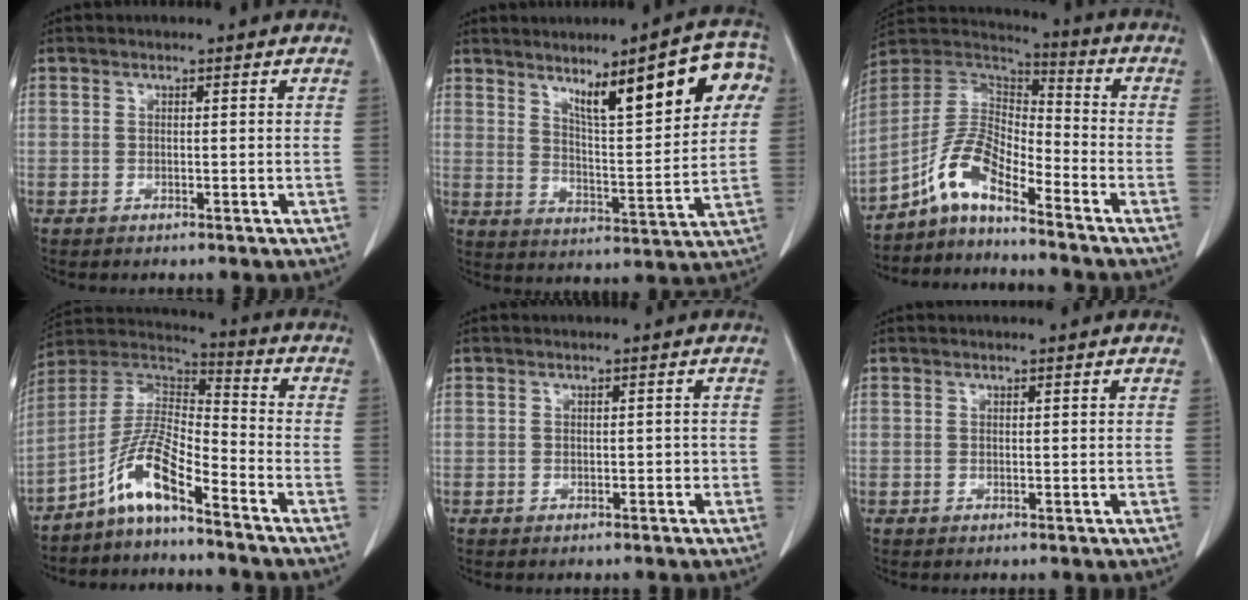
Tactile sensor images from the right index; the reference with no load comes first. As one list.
[{"total": 16.1, "force": [7.5, 3.0, 13.9], "torque": [-0.186, 0.013, 0.113]}, {"total": 9.1, "force": [-6.5, 2.5, 5.9], "torque": [-0.135, 0.028, -0.128]}, {"total": 9.7, "force": [-6.6, 1.1, 7.0], "torque": [-0.148, 0.017, -0.130]}, {"total": 0.8, "force": [-0.3, 0.5, 0.5], "torque": [-0.006, 0.003, -0.002]}, {"total": 0.0}]